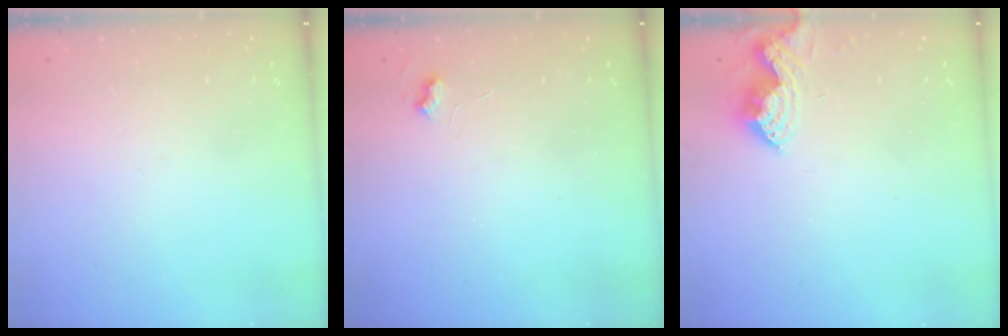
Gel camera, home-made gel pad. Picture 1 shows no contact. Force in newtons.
{"total": 3.6, "press": 3.6, "slide": 0.4}
{"total": 7.8, "press": 7.8, "slide": 0.2}